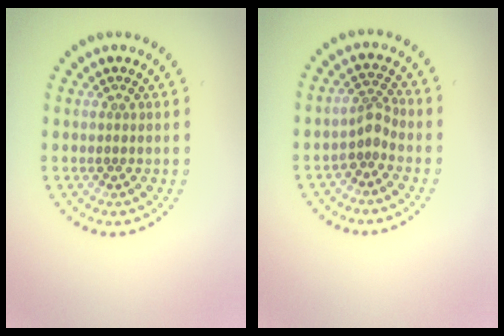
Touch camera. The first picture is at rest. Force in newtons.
{"total": 2.0, "press": 1.4, "slide": 1.4}